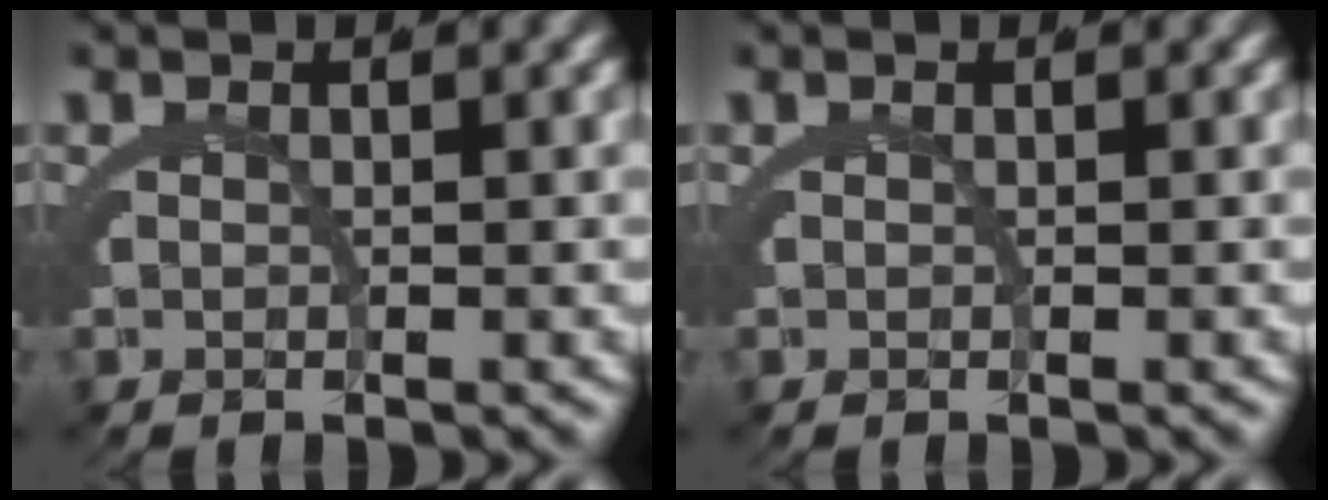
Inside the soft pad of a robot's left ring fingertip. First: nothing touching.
{"total": 0.0}